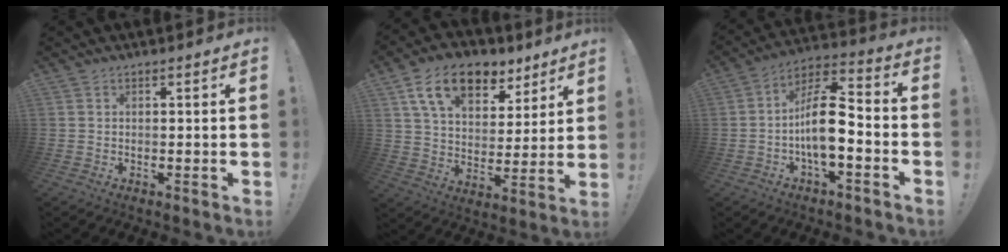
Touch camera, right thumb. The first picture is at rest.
{"total": 16.8, "force": [9.8, 9.9, 9.4], "torque": [-0.157, -0.043, 0.179]}
{"total": 14.2, "force": [-3.1, 6.4, 12.3], "torque": [-0.219, 0.022, -0.053]}